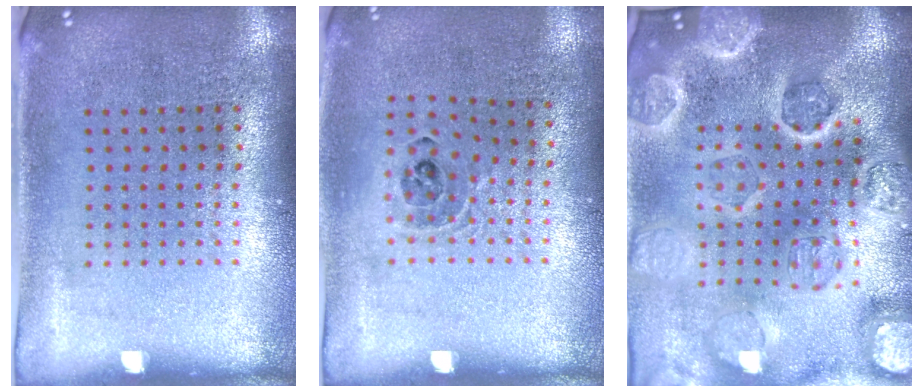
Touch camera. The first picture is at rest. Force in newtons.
{"total": 0.9, "press": 0.9, "slide": 0.1}
{"total": 5.4, "press": 4.7, "slide": 2.8}